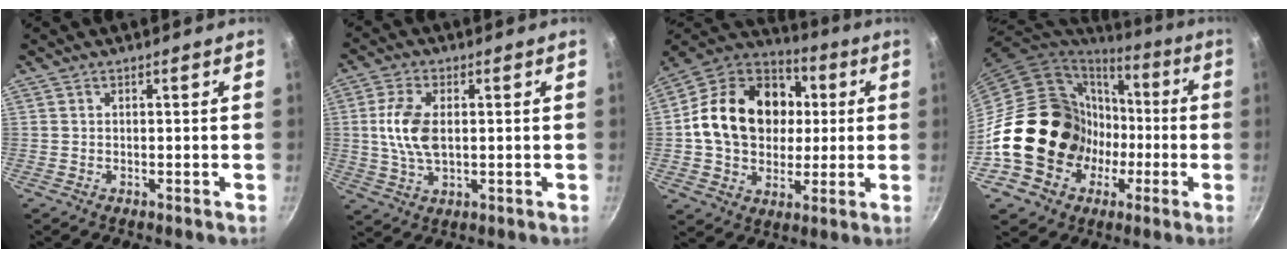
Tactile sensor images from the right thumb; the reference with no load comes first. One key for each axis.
{"total": 8.8, "fx": 0.8, "fy": 4.9, "fz": 7.3, "tx": -0.146, "ty": 0.003, "tz": 0.014}
{"total": 22.8, "fx": 2.3, "fy": 17.7, "fz": 14.1, "tx": -0.221, "ty": 0.029, "tz": 0.035}
{"total": 23.6, "fx": -2.7, "fy": 20.0, "fz": 12.3, "tx": -0.202, "ty": 0.045, "tz": -0.024}